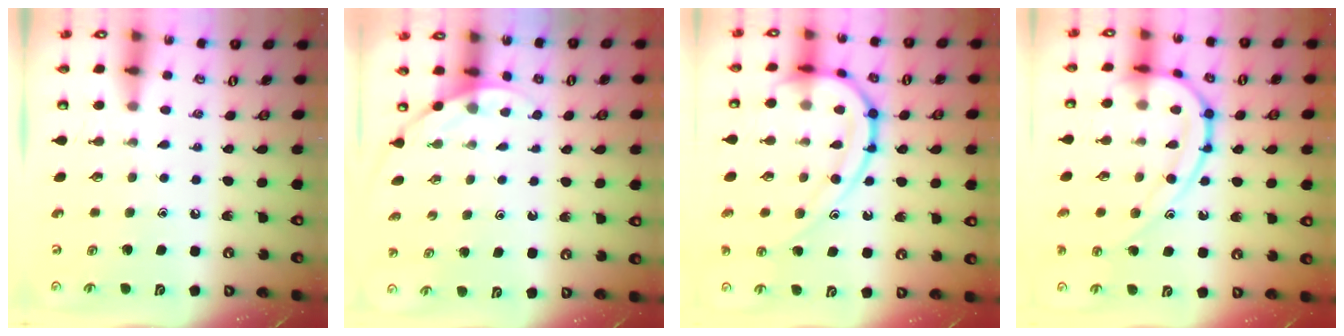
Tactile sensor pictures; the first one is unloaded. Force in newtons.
{"total": 3.2, "press": 3.2, "slide": 0.2}
{"total": 16.5, "press": 16.5, "slide": 0.8}
{"total": 14.4, "press": 14.4, "slide": 0.5}